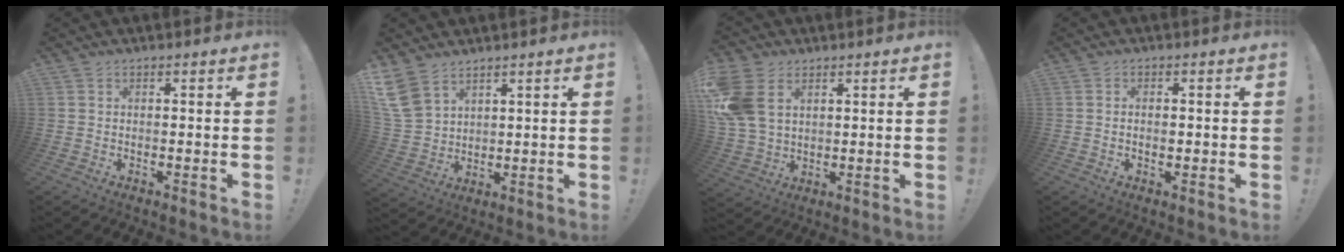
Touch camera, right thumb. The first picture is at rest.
{"total": 9.8, "force": [6.4, 5.9, 4.5], "torque": [-0.090, -0.033, 0.131]}
{"total": 12.7, "force": [4.4, 9.1, 7.7], "torque": [-0.157, -0.007, 0.091]}
{"total": 1.6, "force": [-0.3, 1.0, 1.2], "torque": [-0.020, 0.004, -0.007]}